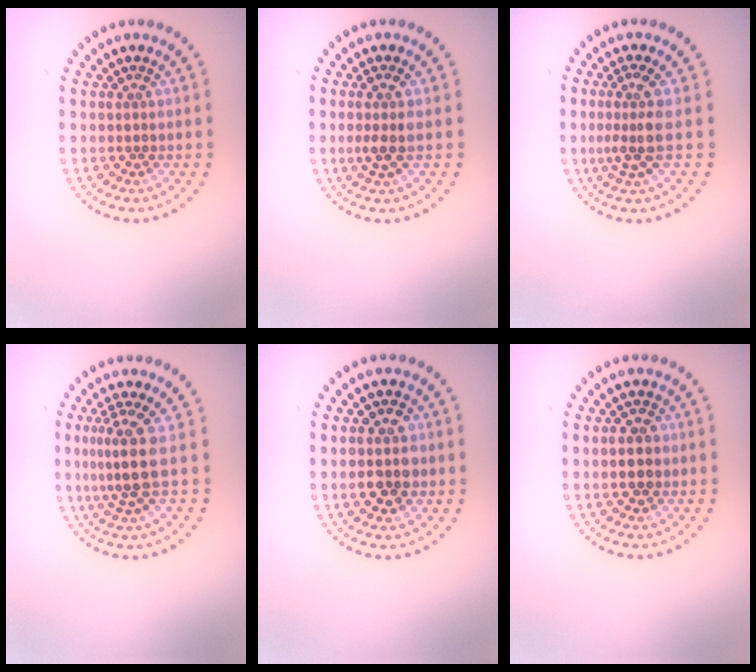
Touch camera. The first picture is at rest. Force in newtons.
{"total": 1.9, "press": 1.6, "slide": 1.0}
{"total": 2.8, "press": 2.0, "slide": 1.9}
{"total": 3.4, "press": 2.5, "slide": 2.4}
{"total": 3.8, "press": 3.8, "slide": 0.3}
{"total": 2.2, "press": 2.2, "slide": 0.2}